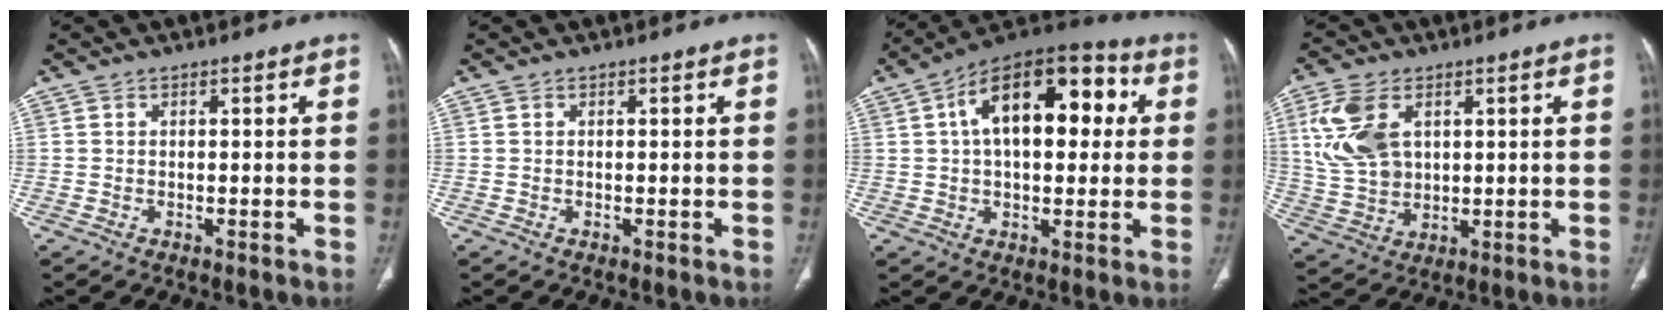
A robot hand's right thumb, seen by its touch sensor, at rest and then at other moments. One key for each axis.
{"total": 0.0}
{"total": 19.7, "fx": 4.4, "fy": 10.6, "fz": 16.0, "tx": -0.214, "ty": 0.032, "tz": 0.056}
{"total": 11.6, "fx": 3.6, "fy": 7.6, "fz": 8.0, "tx": -0.162, "ty": -0.004, "tz": 0.082}